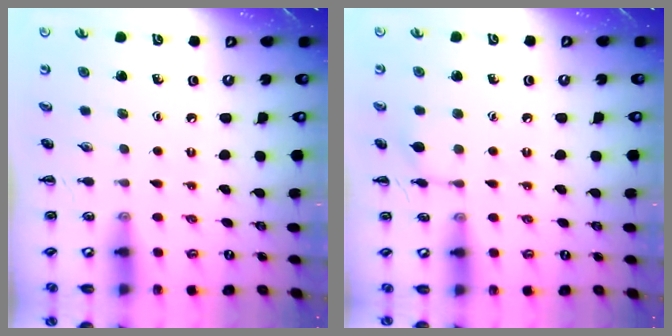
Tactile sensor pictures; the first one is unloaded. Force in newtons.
{"total": 6.5, "press": 6.1, "slide": 2.2}